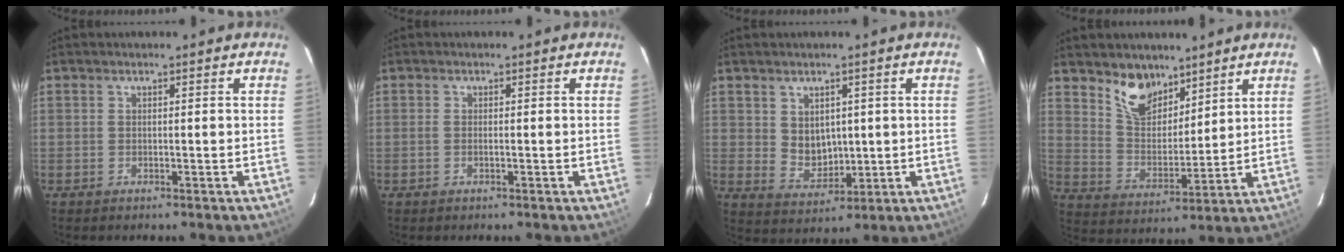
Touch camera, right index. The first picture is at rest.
{"total": 0.7, "force": [-0.1, 0.2, 0.7], "torque": [-0.016, 0.001, -0.004]}
{"total": 5.7, "force": [1.6, 4.6, 3.0], "torque": [-0.051, -0.001, 0.044]}
{"total": 9.8, "force": [7.2, 5.0, 4.2], "torque": [-0.074, -0.003, 0.139]}